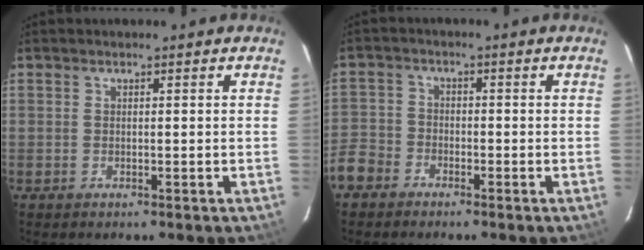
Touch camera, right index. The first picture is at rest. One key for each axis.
{"total": 7.2, "fx": -4.4, "fy": 5.4, "fz": 1.8, "tx": -0.051, "ty": 0.020, "tz": -0.093}